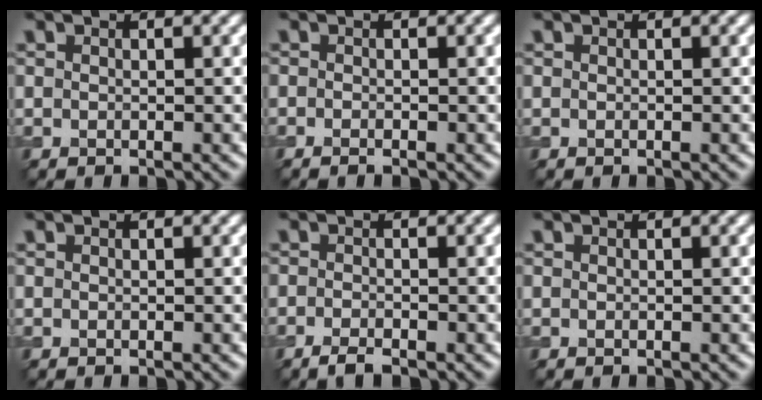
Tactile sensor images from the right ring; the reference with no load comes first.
{"total": 0.8, "force": [-0.4, 0.1, 0.6], "torque": [-0.010, -0.005, -0.008]}
{"total": 0.0}
{"total": 0.0}
{"total": 1.4, "force": [-1.1, 0.3, 0.9], "torque": [-0.019, -0.001, -0.024]}
{"total": 0.0}